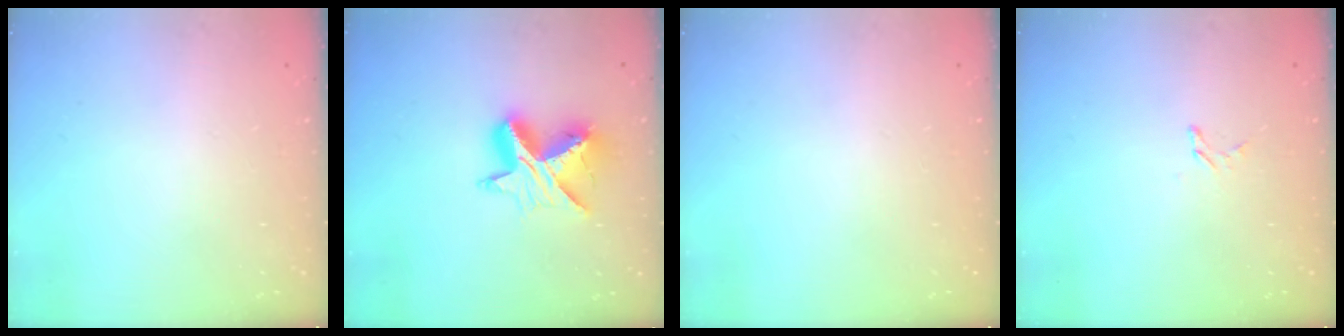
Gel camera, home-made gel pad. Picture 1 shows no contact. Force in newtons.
{"total": 10.2, "press": 10.2, "slide": 0.8}
{"total": 0.0}
{"total": 2.4, "press": 2.4, "slide": 0.2}